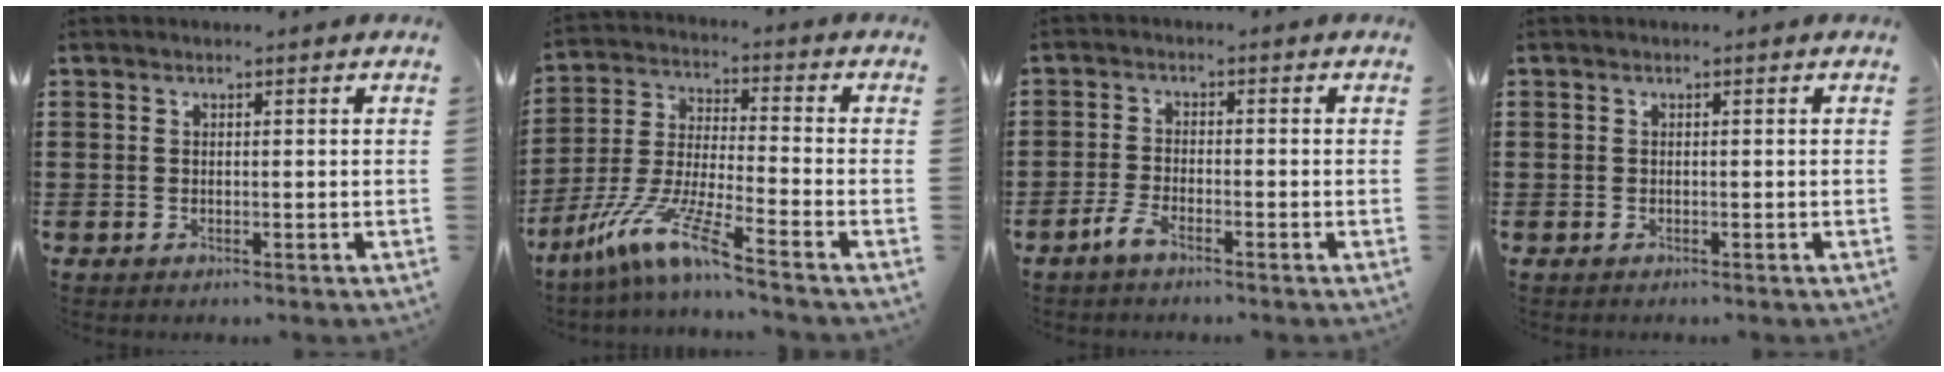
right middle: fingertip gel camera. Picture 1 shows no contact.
{"total": 10.2, "force": [-7.6, 0.2, 6.7], "torque": [-0.158, -0.015, -0.159]}
{"total": 3.1, "force": [-2.2, 0.7, 2.0], "torque": [-0.055, -0.003, -0.048]}
{"total": 0.5, "force": [-0.2, 0.5, -0.1], "torque": [0.001, 0.005, -0.007]}